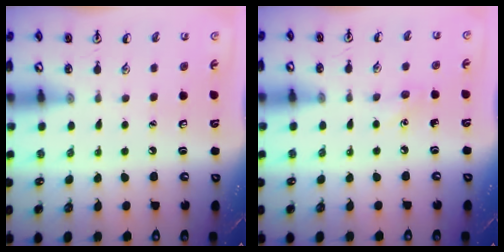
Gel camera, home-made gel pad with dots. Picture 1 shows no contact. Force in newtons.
{"total": 5.3, "press": 5.2, "slide": 1.2}